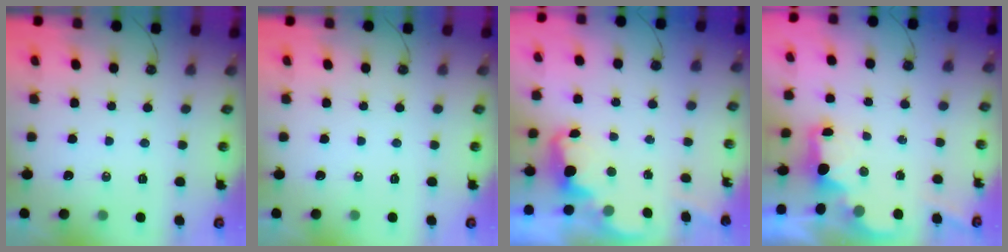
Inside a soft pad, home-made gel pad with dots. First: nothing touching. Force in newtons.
{"total": 0.0}
{"total": 2.4, "press": 2.3, "slide": 0.7}
{"total": 2.1, "press": 1.9, "slide": 0.8}